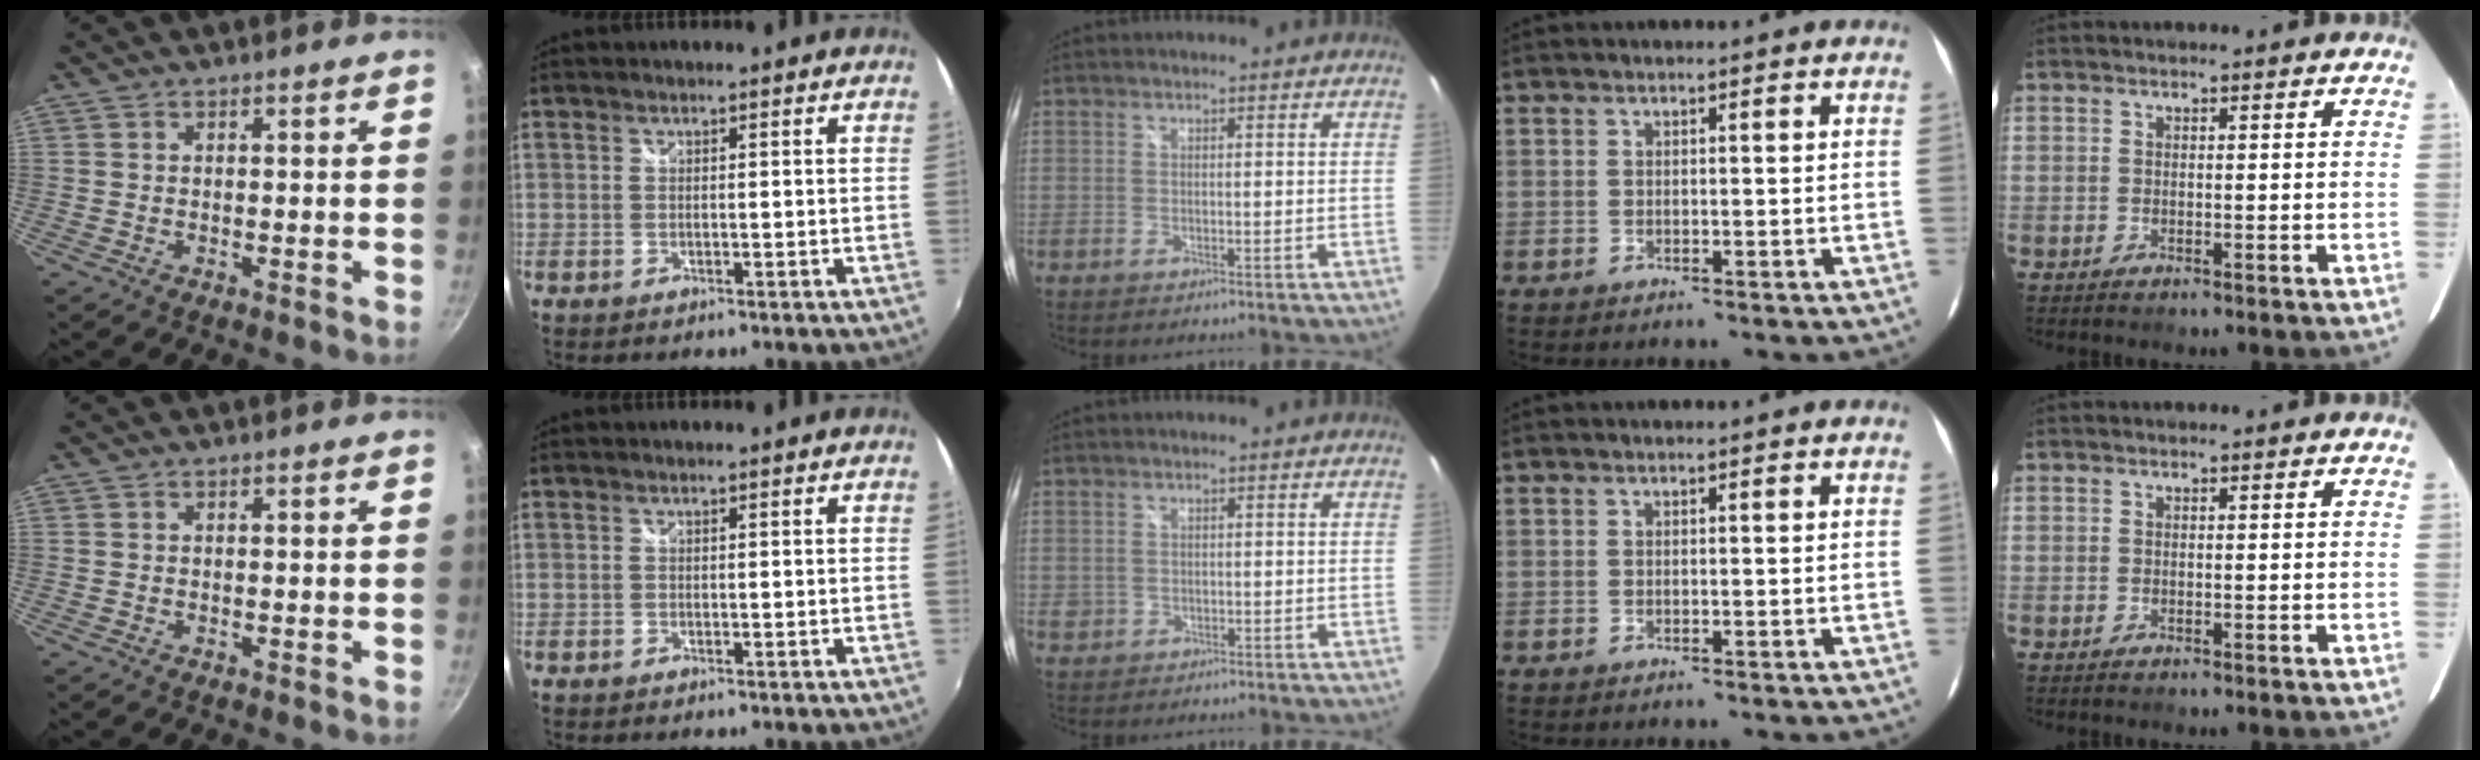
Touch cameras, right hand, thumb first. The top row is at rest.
{"middle": {"total": 1.8, "force": [-0.1, 1.8, 0.5], "torque": [-0.007, -0.001, -0.001]}}